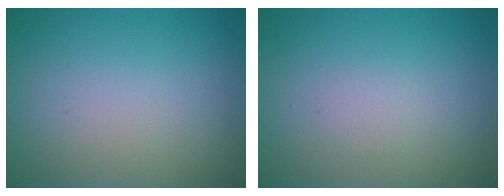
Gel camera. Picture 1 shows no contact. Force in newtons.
{"total": 0.7, "press": 0.7, "slide": 0.0}